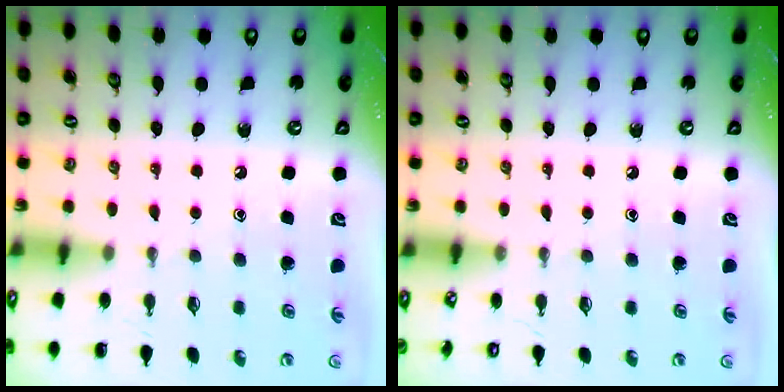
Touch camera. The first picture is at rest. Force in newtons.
{"total": 0.0}